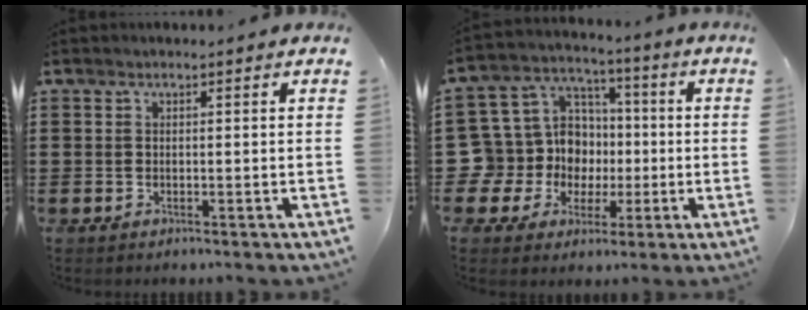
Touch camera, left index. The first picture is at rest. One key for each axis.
{"total": 11.5, "fx": -0.1, "fy": 10.9, "fz": 3.7, "tx": -0.130, "ty": -0.009, "tz": 0.005}